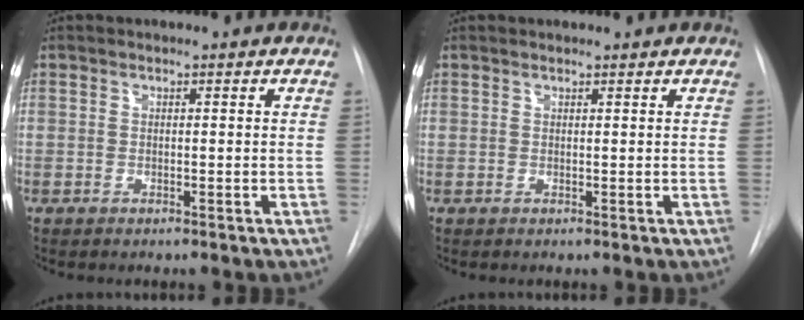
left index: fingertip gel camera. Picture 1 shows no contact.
{"total": 2.4, "force": [2.3, 0.2, 0.7], "torque": [-0.009, 0.021, 0.030]}